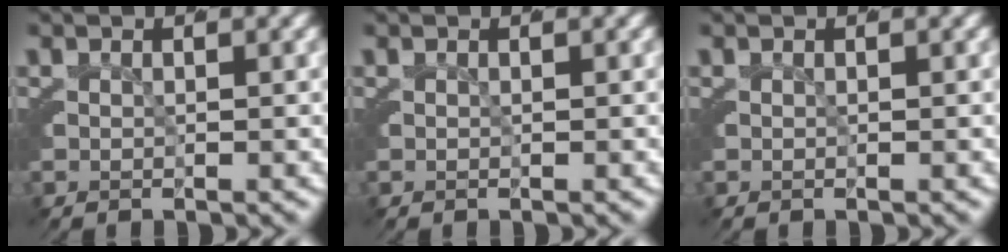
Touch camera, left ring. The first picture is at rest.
{"total": 0.0}
{"total": 0.0}